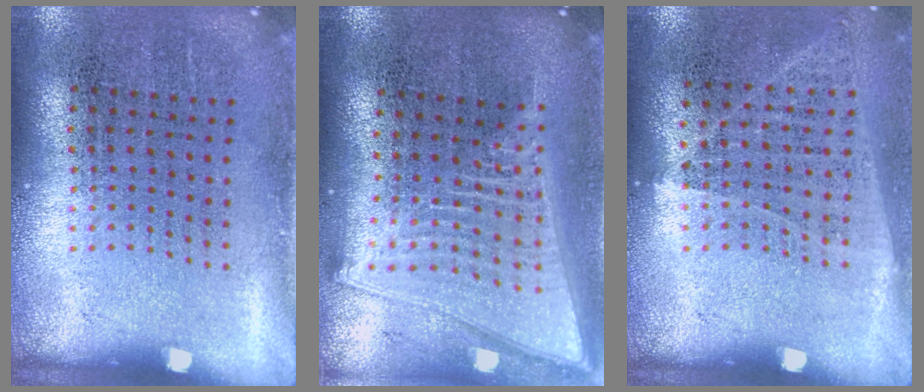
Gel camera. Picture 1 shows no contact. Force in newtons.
{"total": 2.2, "press": 1.8, "slide": 1.2}
{"total": 1.0, "press": 0.9, "slide": 0.5}